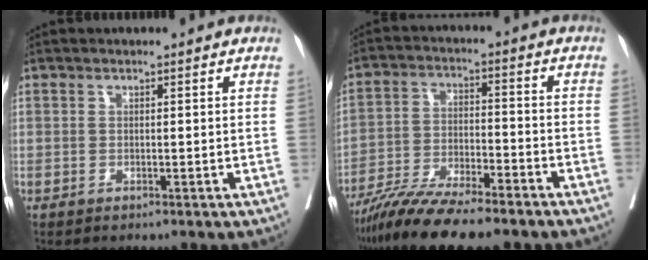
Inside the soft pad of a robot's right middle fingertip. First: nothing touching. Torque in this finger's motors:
{"motor_torque": [1.10, -1.04, 0.54, 0.21]}